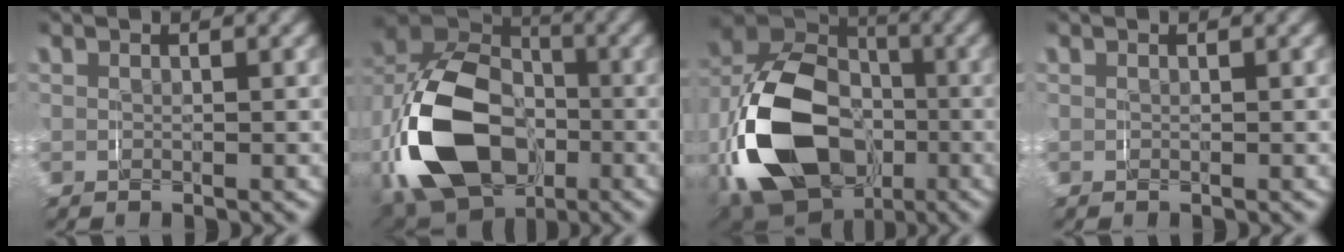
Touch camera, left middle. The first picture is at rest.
{"total": 14.4, "force": [-2.6, 9.8, 10.2], "torque": [-0.205, -0.020, -0.044]}
{"total": 15.9, "force": [-3.4, 11.0, 10.9], "torque": [-0.224, -0.028, -0.051]}
{"total": 0.0}